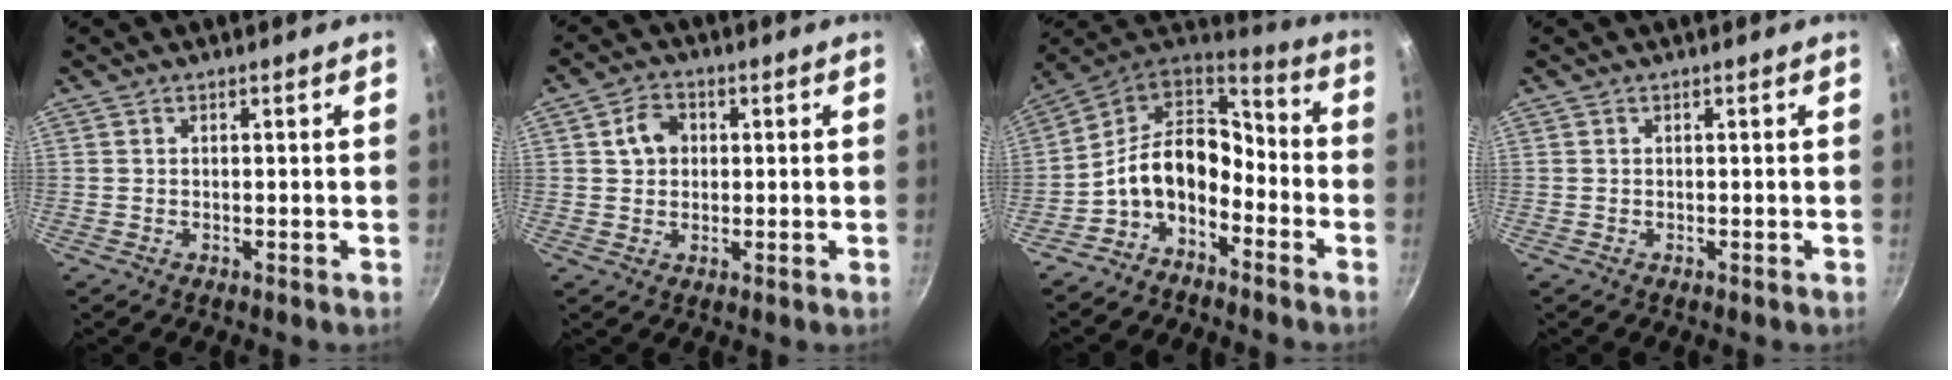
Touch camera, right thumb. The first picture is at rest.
{"total": 4.9, "force": [1.0, 3.8, 2.8], "torque": [-0.036, 0.006, 0.015]}
{"total": 12.1, "force": [-4.9, 7.8, 7.9], "torque": [-0.104, 0.093, -0.101]}
{"total": 0.0}